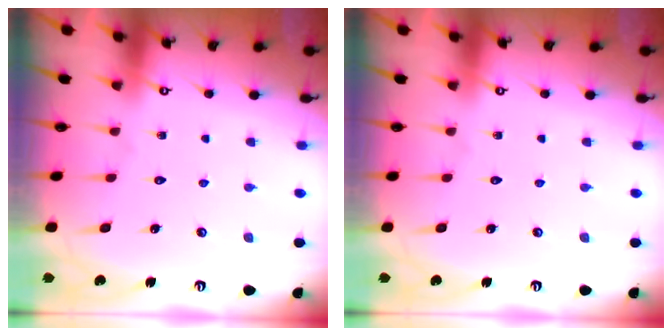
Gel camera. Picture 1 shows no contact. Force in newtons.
{"total": 0.0}